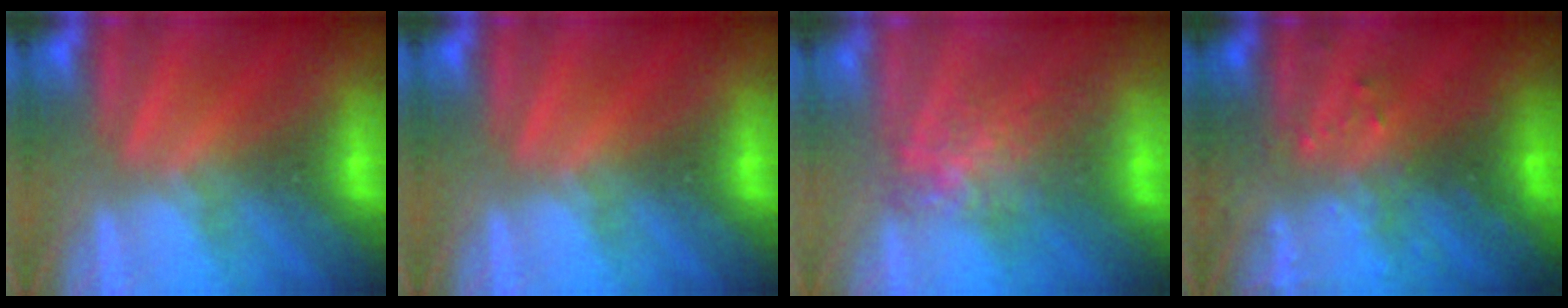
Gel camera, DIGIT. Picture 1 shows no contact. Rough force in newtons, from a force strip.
{"total": 0.0}
{"total": 7.2}
{"total": 7.3}